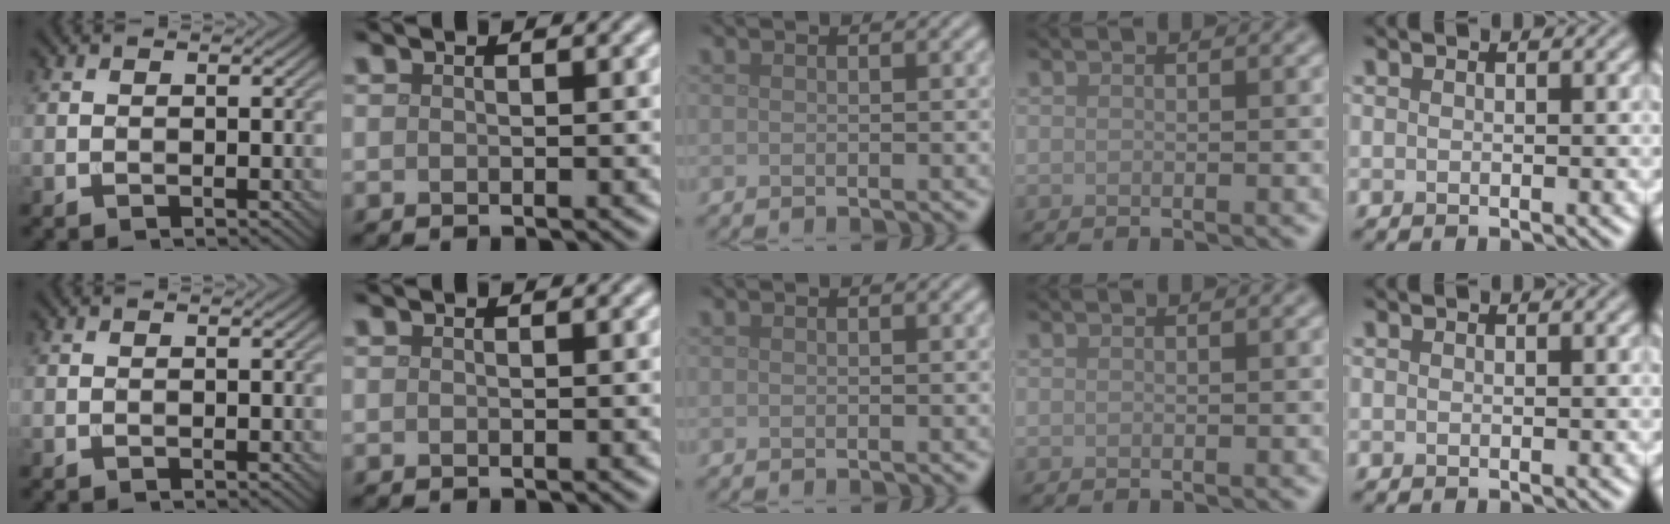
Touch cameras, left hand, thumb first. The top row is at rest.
{}